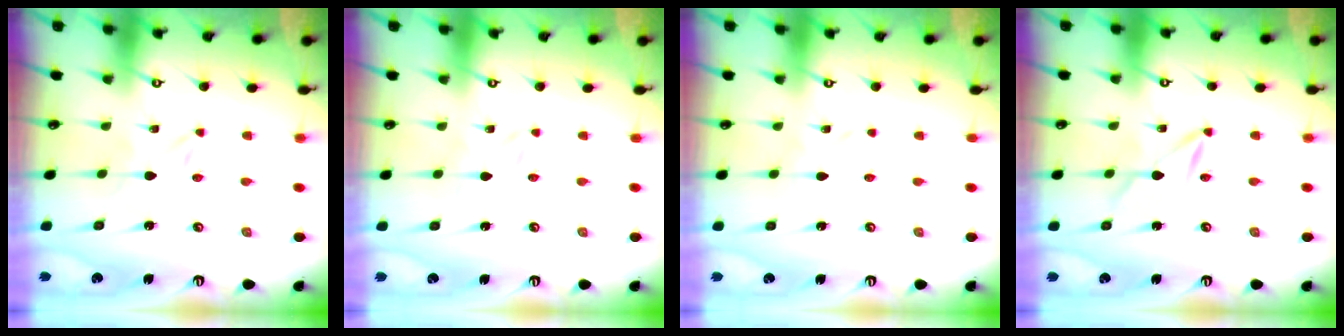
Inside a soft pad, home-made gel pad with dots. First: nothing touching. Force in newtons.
{"total": 0.9, "press": 0.9, "slide": 0.1}
{"total": 1.4, "press": 1.4, "slide": 0.1}
{"total": 2.0, "press": 2.0, "slide": 0.1}